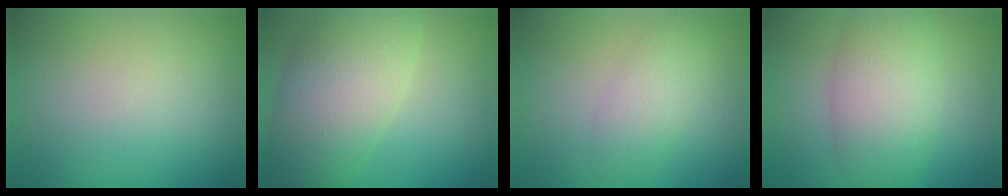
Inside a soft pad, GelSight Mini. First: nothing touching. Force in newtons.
{"total": 8.6, "press": 8.6, "slide": 0.7}
{"total": 2.7, "press": 2.7, "slide": 0.3}
{"total": 6.7, "press": 6.7, "slide": 0.5}